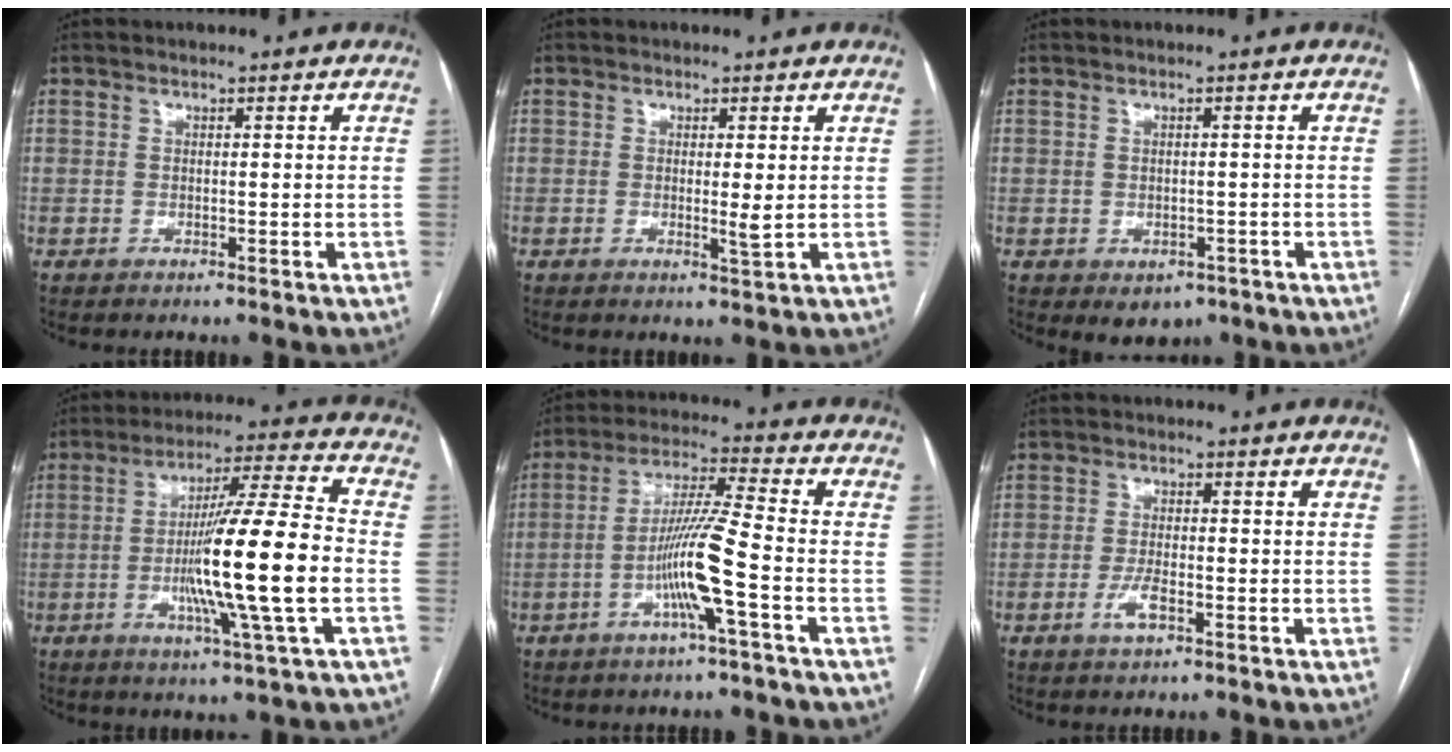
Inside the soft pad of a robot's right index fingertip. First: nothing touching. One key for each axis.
{"total": 2.0, "fx": 0.1, "fy": 0.1, "fz": 2.0, "tx": -0.033, "ty": -0.006, "tz": 0.001}
{"total": 3.5, "fx": -1.8, "fy": 2.6, "fz": 1.5, "tx": -0.010, "ty": 0.001, "tz": -0.011}
{"total": 16.6, "fx": -2.9, "fy": -1.1, "fz": 16.3, "tx": -0.282, "ty": -0.009, "tz": -0.058}
{"total": 11.0, "fx": -3.8, "fy": -1.1, "fz": 10.3, "tx": -0.199, "ty": 0.003, "tz": -0.076}
{"total": 3.3, "fx": -1.6, "fy": 0.8, "fz": 2.8, "tx": -0.058, "ty": -0.001, "tz": -0.029}